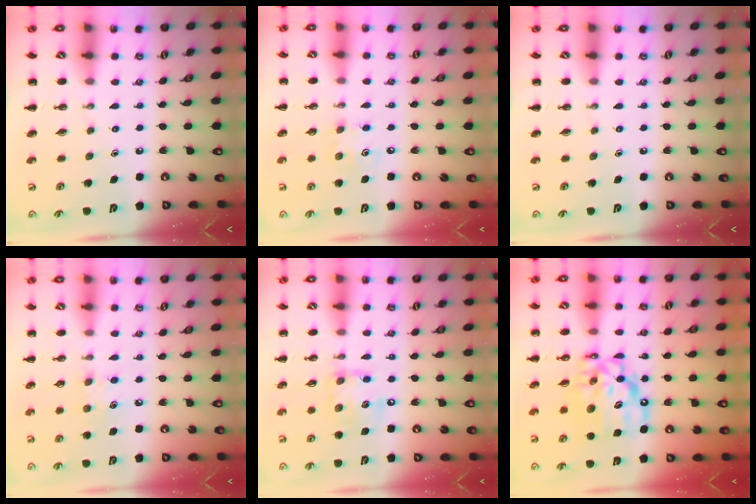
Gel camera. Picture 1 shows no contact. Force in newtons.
{"total": 4.4, "press": 4.3, "slide": 1.0}
{"total": 0.0}
{"total": 6.7, "press": 6.5, "slide": 1.7}
{"total": 10.8, "press": 10.8, "slide": 1.0}
{"total": 12.4, "press": 11.9, "slide": 3.5}